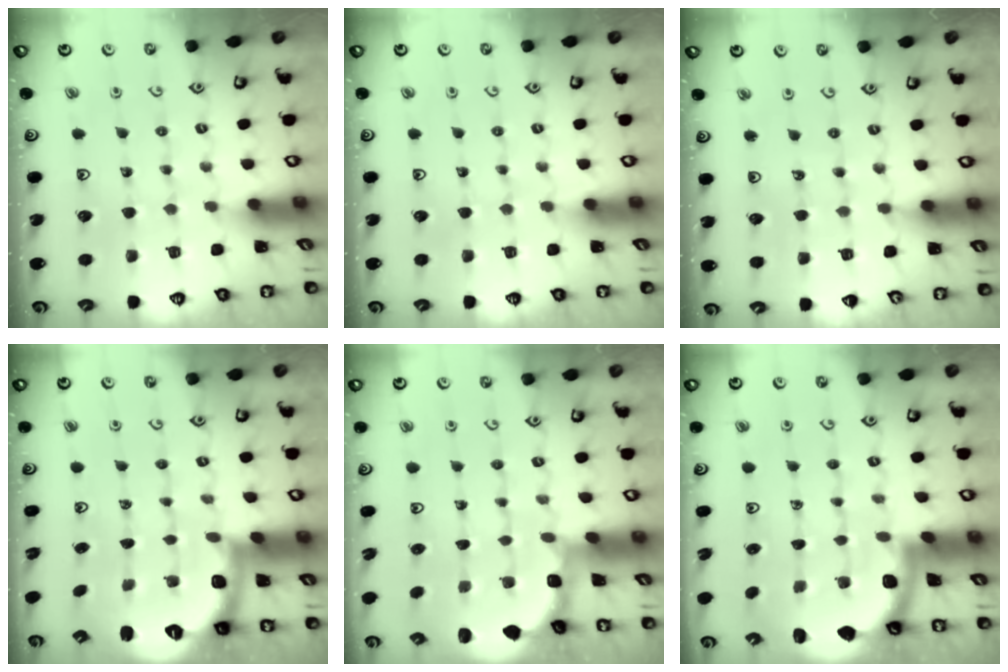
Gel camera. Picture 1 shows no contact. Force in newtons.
{"total": 0.0}
{"total": 2.6, "press": 2.6, "slide": 0.3}
{"total": 2.5, "press": 1.9, "slide": 1.6}
{"total": 1.8, "press": 1.6, "slide": 0.8}
{"total": 1.8, "press": 1.8, "slide": 0.1}